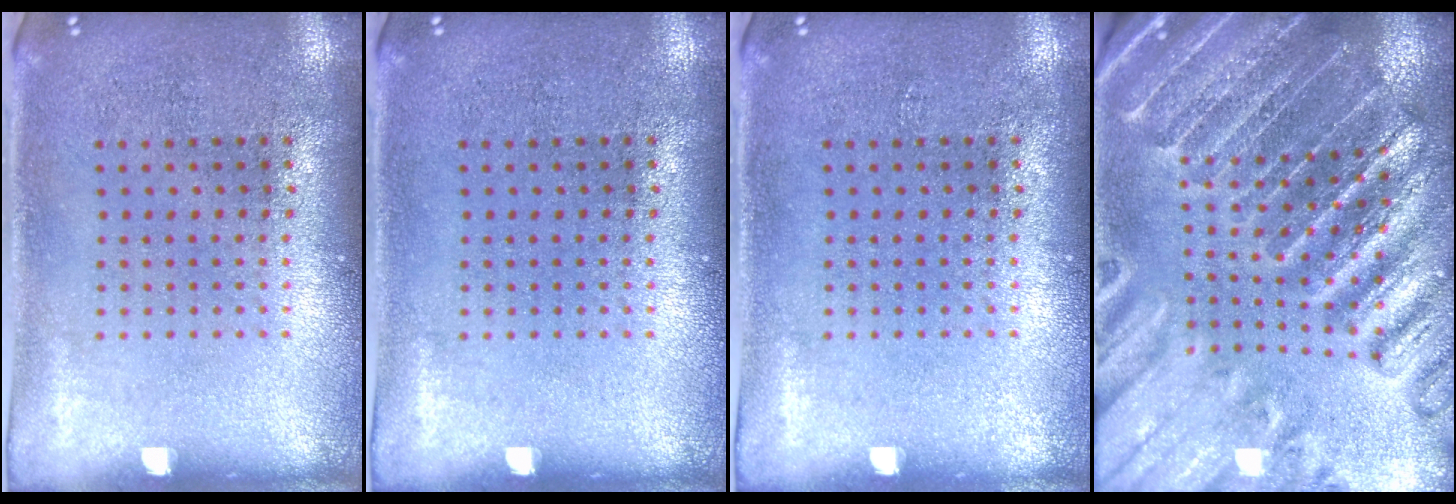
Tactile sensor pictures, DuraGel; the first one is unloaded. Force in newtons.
{"total": 0.0}
{"total": 0.0}
{"total": 3.2, "press": 3.1, "slide": 0.5}